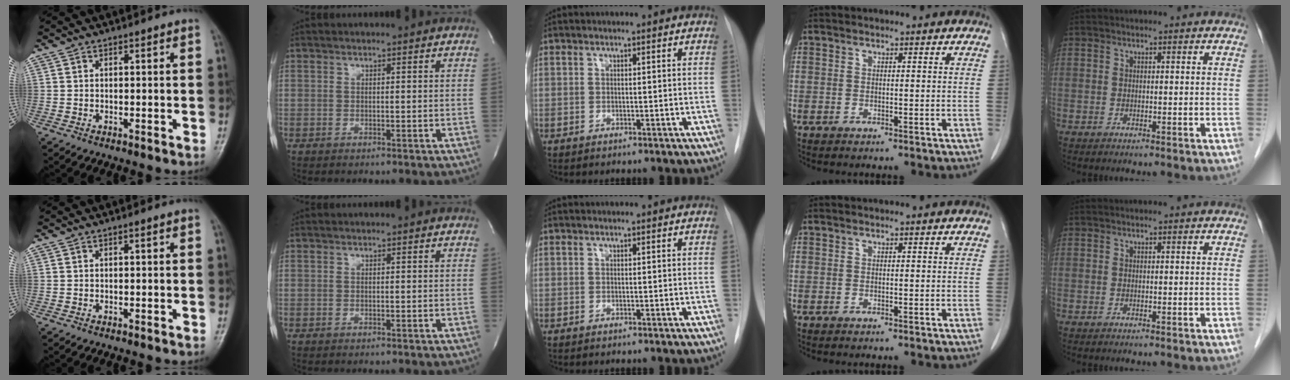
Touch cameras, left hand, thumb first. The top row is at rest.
{}